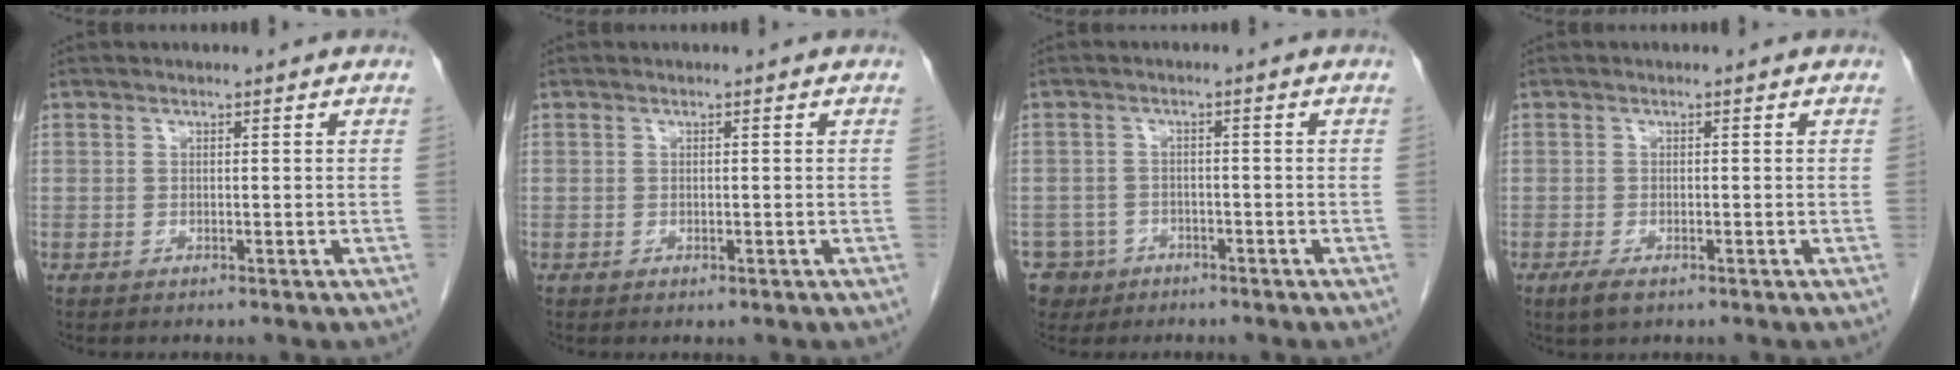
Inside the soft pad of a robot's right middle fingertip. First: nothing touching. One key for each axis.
{"total": 0.5, "fx": -0.3, "fy": 0.3, "fz": 0.4, "tx": -0.006, "ty": -0.001, "tz": -0.001}
{"total": 4.7, "fx": -2.8, "fy": 3.7, "fz": -0.2, "tx": 0.004, "ty": 0.009, "tz": -0.046}
{"total": 2.3, "fx": -1.3, "fy": 0.8, "fz": 1.7, "tx": -0.039, "ty": -0.005, "tz": -0.022}